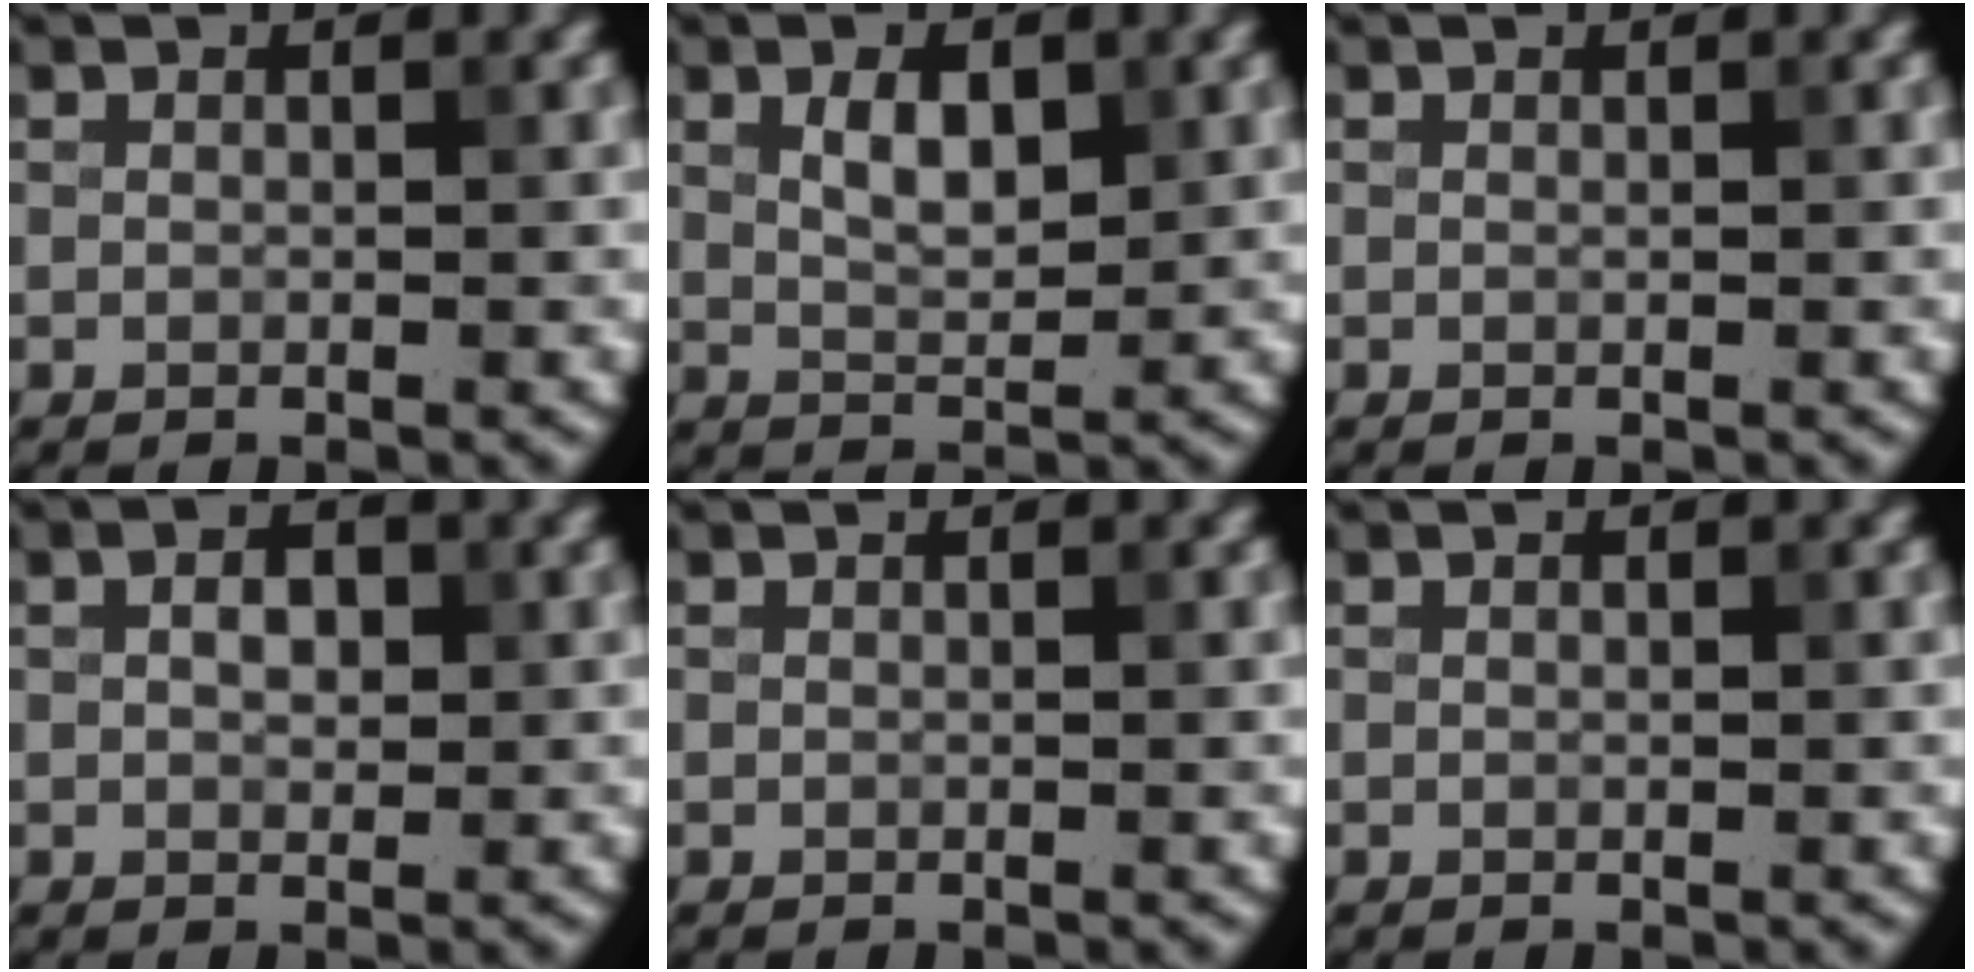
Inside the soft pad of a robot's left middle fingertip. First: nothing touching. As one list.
[{"total": 3.1, "force": [1.1, 1.5, 2.5], "torque": [-0.049, 0.001, 0.023]}, {"total": 0.0}, {"total": 1.9, "force": [0.3, 1.2, 1.4], "torque": [-0.026, 0.003, 0.002]}, {"total": 0.0}, {"total": 0.0}]